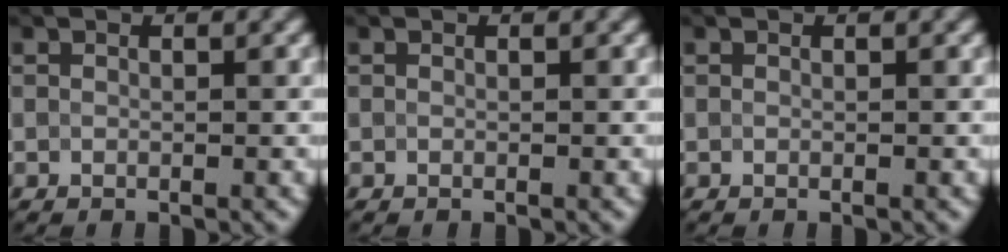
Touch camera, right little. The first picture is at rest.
{"total": 0.0}
{"total": 0.0}